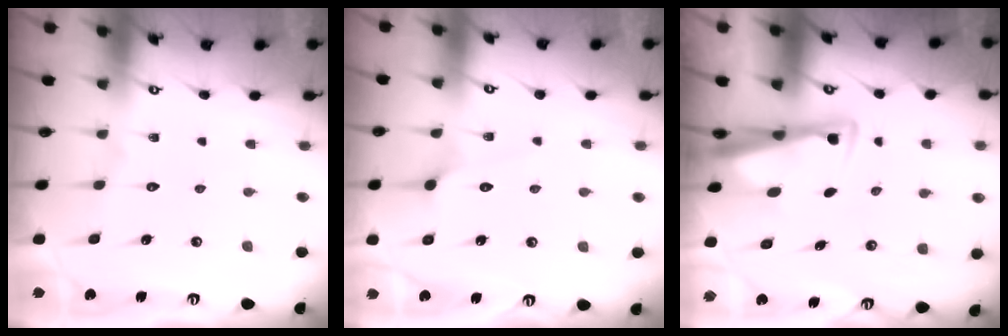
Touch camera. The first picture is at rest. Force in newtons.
{"total": 3.6, "press": 3.6, "slide": 0.5}
{"total": 3.5, "press": 3.4, "slide": 1.1}